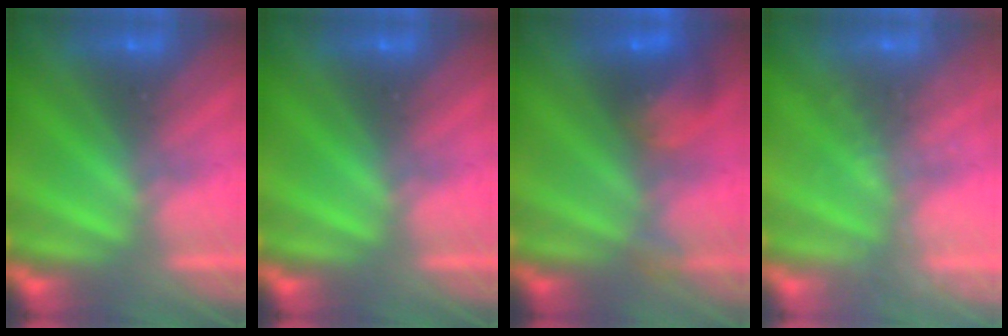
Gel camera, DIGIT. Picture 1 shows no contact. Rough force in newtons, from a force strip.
{"total": 0.0}
{"total": 6.6}
{"total": 1.9}